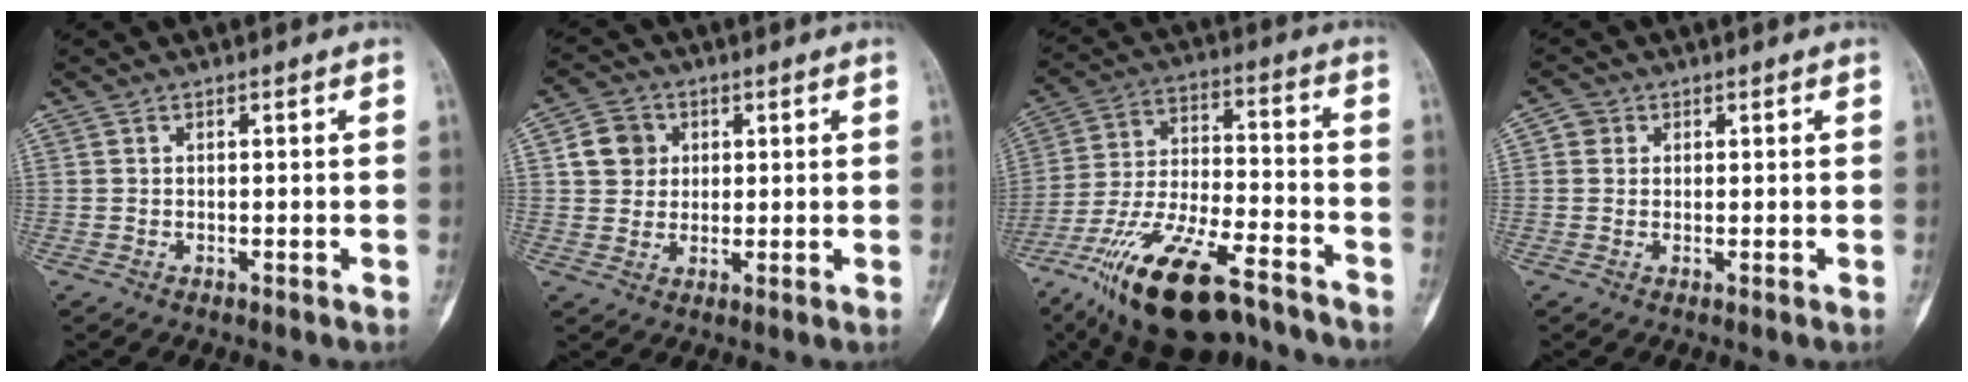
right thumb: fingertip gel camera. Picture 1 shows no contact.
{"total": 6.5, "force": [1.7, 5.8, 2.4], "torque": [-0.017, -0.001, 0.029]}
{"total": 22.0, "force": [-14.6, 7.8, 14.4], "torque": [-0.274, 0.061, -0.254]}
{"total": 2.2, "force": [0.6, 2.1, 0.5], "torque": [0.004, 0.002, 0.004]}